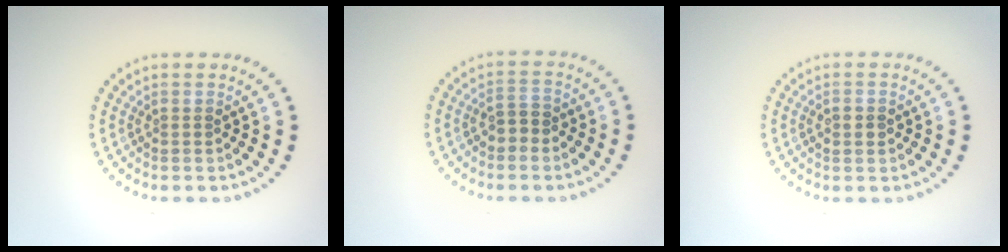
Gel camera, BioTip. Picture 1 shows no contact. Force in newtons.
{"total": 1.9, "press": 1.8, "slide": 0.6}
{"total": 1.7, "press": 1.6, "slide": 0.3}